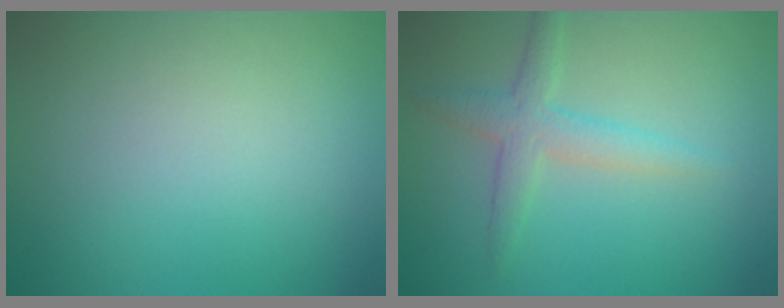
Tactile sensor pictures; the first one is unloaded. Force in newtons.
{"total": 2.8, "press": 2.8, "slide": 0.1}